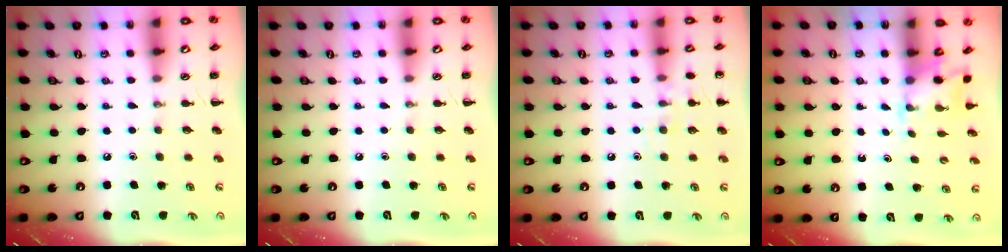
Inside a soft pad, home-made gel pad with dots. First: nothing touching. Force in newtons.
{"total": 0.0}
{"total": 7.7, "press": 7.5, "slide": 1.7}
{"total": 1.7, "press": 1.6, "slide": 0.5}